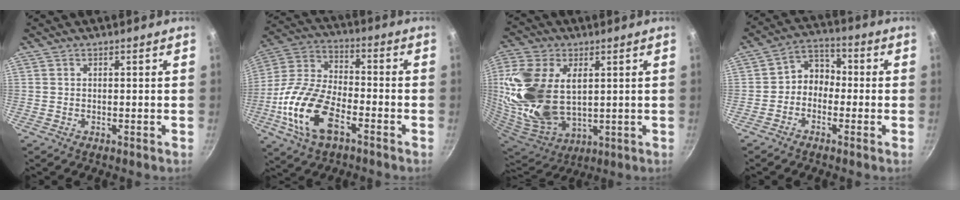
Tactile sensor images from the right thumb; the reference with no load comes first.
{"total": 17.5, "force": [-7.0, 8.9, 13.3], "torque": [-0.256, 0.033, -0.147]}
{"total": 22.3, "force": [4.0, 13.8, 17.1], "torque": [-0.346, -0.028, 0.088]}
{"total": 6.0, "force": [-1.5, 4.9, 3.2], "torque": [-0.019, 0.035, -0.043]}